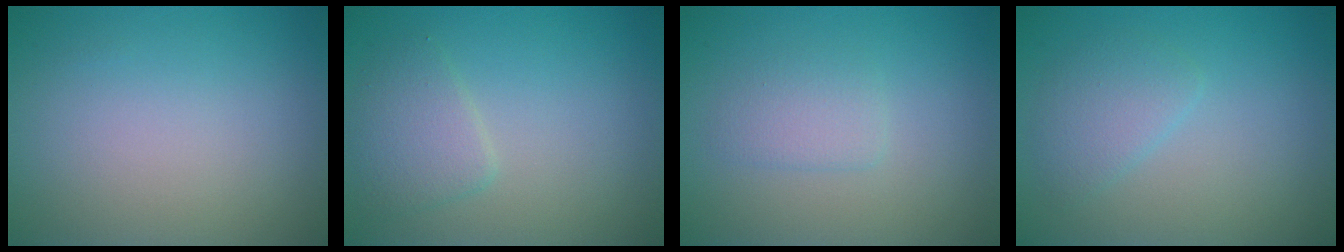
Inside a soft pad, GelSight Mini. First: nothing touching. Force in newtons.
{"total": 2.5, "press": 2.5, "slide": 0.1}
{"total": 1.8, "press": 1.8, "slide": 0.1}
{"total": 2.2, "press": 2.1, "slide": 0.1}